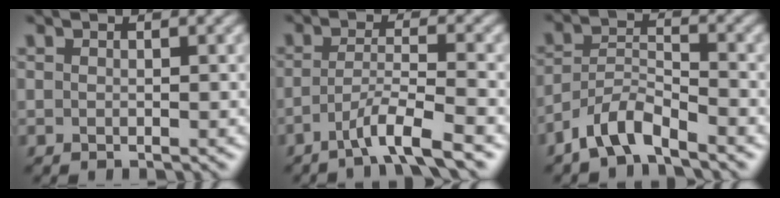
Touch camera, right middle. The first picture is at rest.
{"total": 4.5, "force": [-2.7, 0.5, 3.5], "torque": [-0.059, 0.004, -0.058]}
{"total": 4.2, "force": [-3.3, 1.2, 2.3], "torque": [-0.044, 0.006, -0.074]}